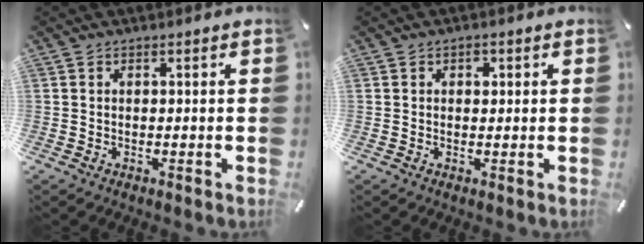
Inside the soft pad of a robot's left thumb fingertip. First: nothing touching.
{"total": 1.5, "force": [0.3, 1.2, 0.8], "torque": [-0.001, 0.001, 0.001]}